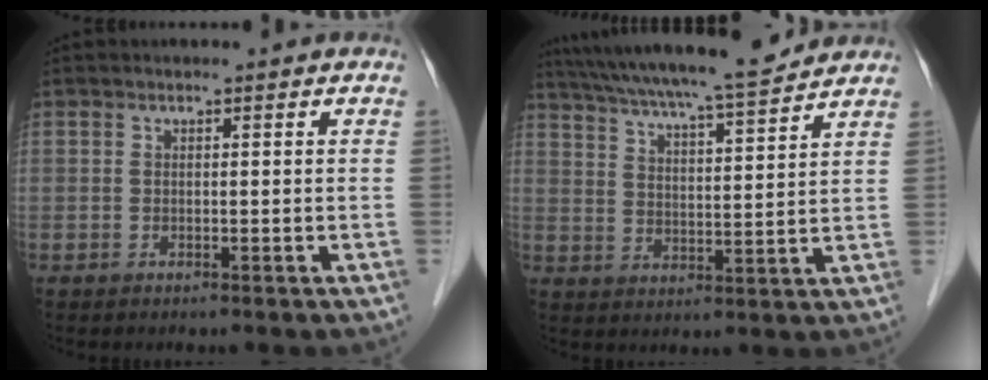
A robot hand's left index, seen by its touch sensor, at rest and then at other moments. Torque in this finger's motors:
{"motor_torque": [0.53, -0.52, 0.46, 0.14]}